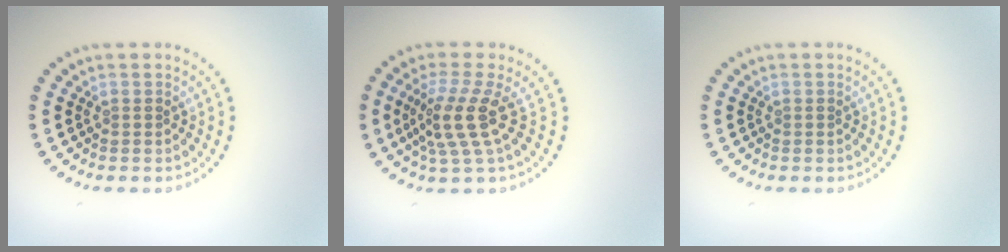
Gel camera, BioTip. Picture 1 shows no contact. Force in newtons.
{"total": 3.9, "press": 2.9, "slide": 2.6}
{"total": 0.0}